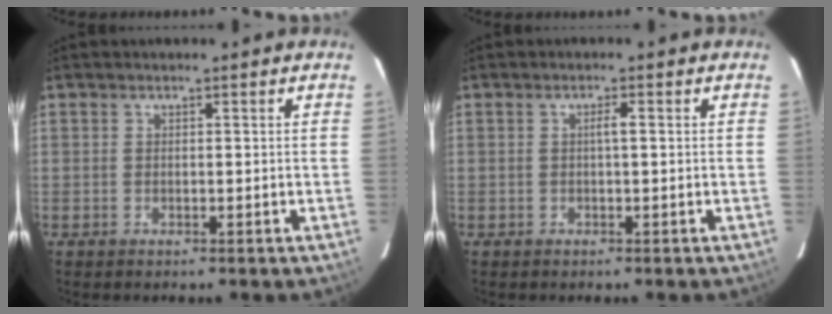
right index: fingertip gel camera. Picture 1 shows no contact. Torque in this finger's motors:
{"motor_torque": [0.08, -0.01, 0.04, 0.03]}